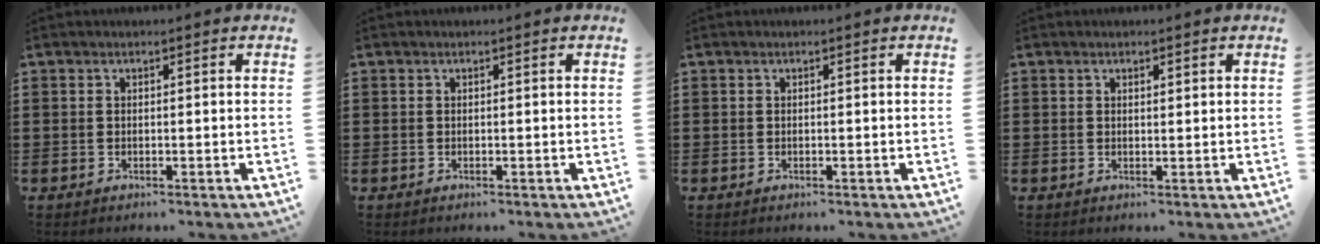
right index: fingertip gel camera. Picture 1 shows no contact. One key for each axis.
{"total": 0.0}
{"total": 0.0}
{"total": 0.6, "fx": 0.4, "fy": 0.4, "fz": 0.3, "tx": -0.006, "ty": 0.003, "tz": 0.008}